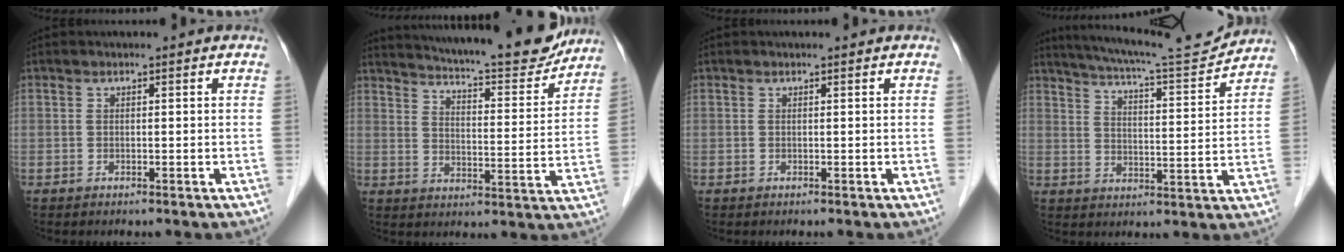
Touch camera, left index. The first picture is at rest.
{"total": 18.2, "force": [16.8, 1.9, 6.7], "torque": [-0.102, -0.036, 0.222]}
{"total": 0.0}
{"total": 13.9, "force": [13.1, -0.2, 4.8], "torque": [-0.084, -0.013, 0.189]}